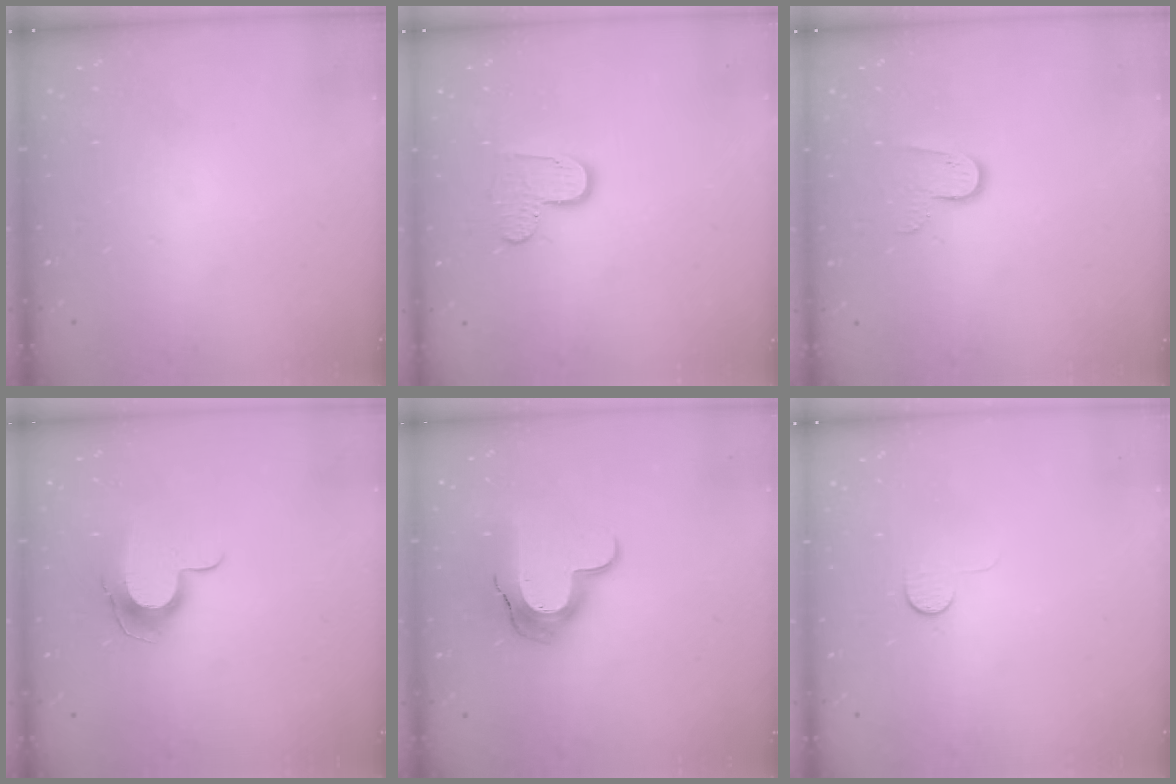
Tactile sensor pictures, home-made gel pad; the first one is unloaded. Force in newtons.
{"total": 8.3, "press": 8.3, "slide": 0.5}
{"total": 7.6, "press": 7.6, "slide": 0.7}
{"total": 10.1, "press": 10.1, "slide": 0.6}
{"total": 13.0, "press": 13.0, "slide": 1.0}
{"total": 5.0, "press": 5.0, "slide": 0.5}